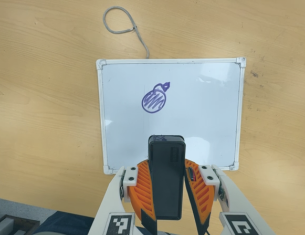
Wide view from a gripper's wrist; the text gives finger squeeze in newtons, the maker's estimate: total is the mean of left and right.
{"total": 9.7, "left": 8.1, "right": 11.3}